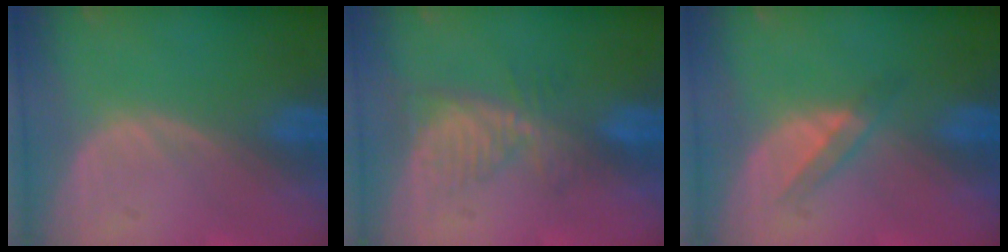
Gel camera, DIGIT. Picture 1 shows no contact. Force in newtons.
{"total": 5.6, "press": 5.1, "slide": 2.4}
{"total": 2.6, "press": 2.4, "slide": 1.0}